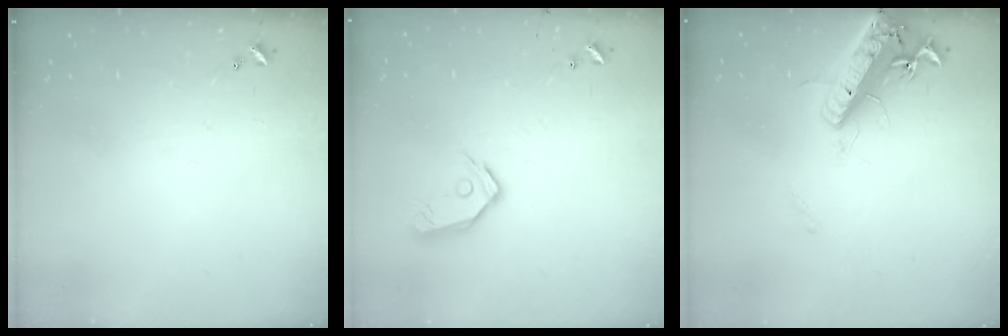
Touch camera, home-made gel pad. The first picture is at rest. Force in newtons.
{"total": 11.6, "press": 11.5, "slide": 1.2}
{"total": 18.1, "press": 17.7, "slide": 3.9}